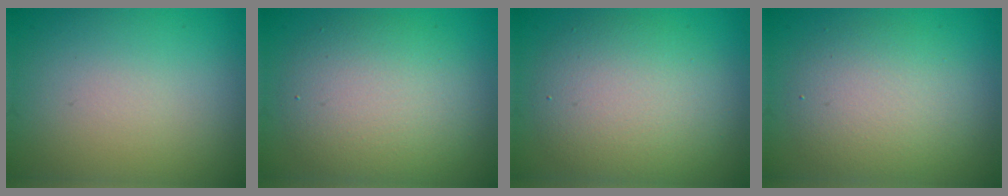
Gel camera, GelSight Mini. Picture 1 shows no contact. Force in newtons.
{"total": 5.5, "press": 5.5, "slide": 0.2}
{"total": 5.6, "press": 5.6, "slide": 0.2}
{"total": 4.3, "press": 4.3, "slide": 0.4}